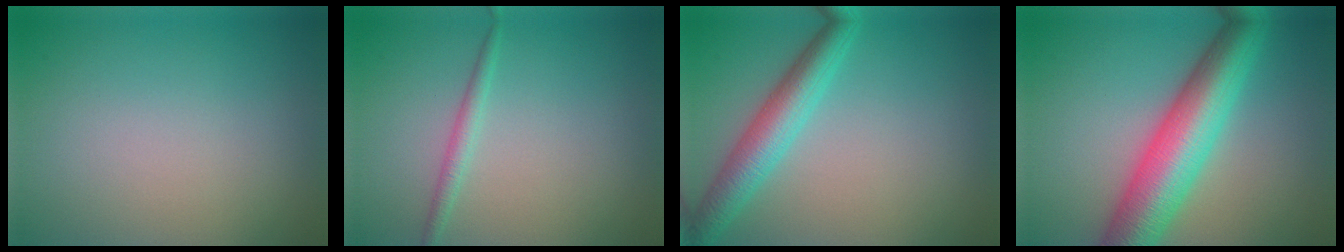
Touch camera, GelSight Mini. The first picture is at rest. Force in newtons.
{"total": 1.3, "press": 1.3, "slide": 0.1}
{"total": 4.5, "press": 4.5, "slide": 0.1}
{"total": 9.2, "press": 9.2, "slide": 0.0}